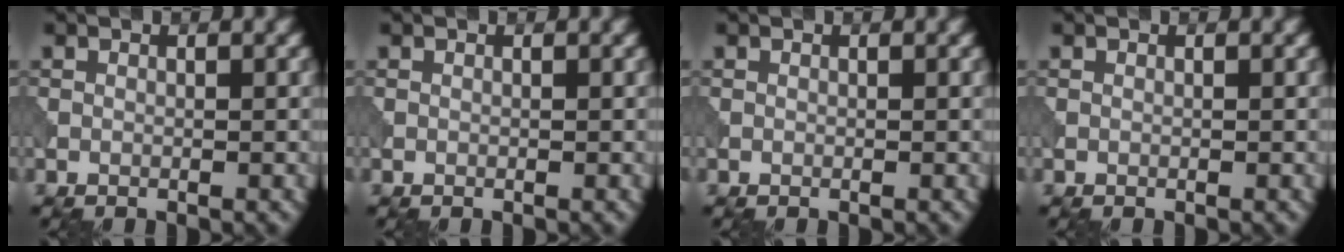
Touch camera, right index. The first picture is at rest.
{"total": 0.0}
{"total": 0.0}
{"total": 0.0}